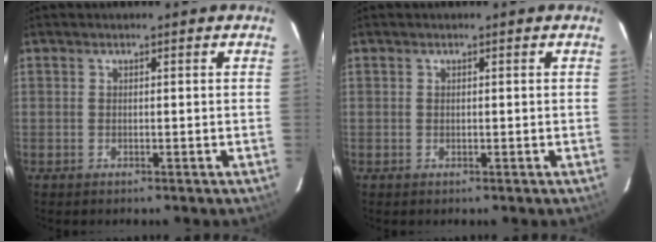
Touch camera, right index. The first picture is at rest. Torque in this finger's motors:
{"motor_torque": [-0.07, 0.07, -0.04, -0.01]}